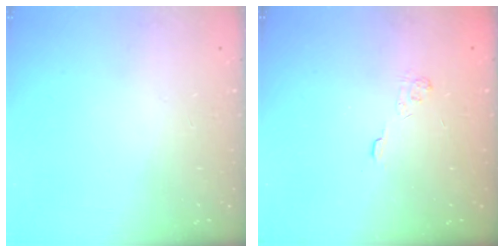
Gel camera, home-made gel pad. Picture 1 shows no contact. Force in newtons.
{"total": 2.3, "press": 1.8, "slide": 1.4}